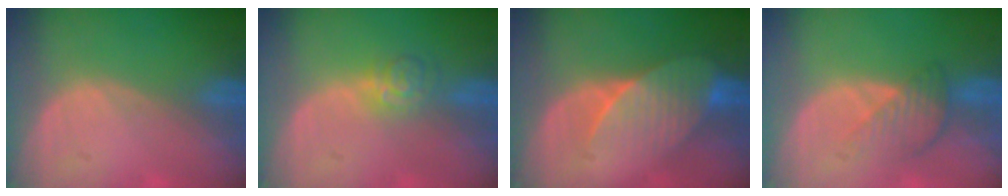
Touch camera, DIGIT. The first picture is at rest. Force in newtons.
{"total": 3.6, "press": 3.5, "slide": 0.5}
{"total": 7.5, "press": 7.0, "slide": 2.7}
{"total": 4.3, "press": 3.8, "slide": 1.9}